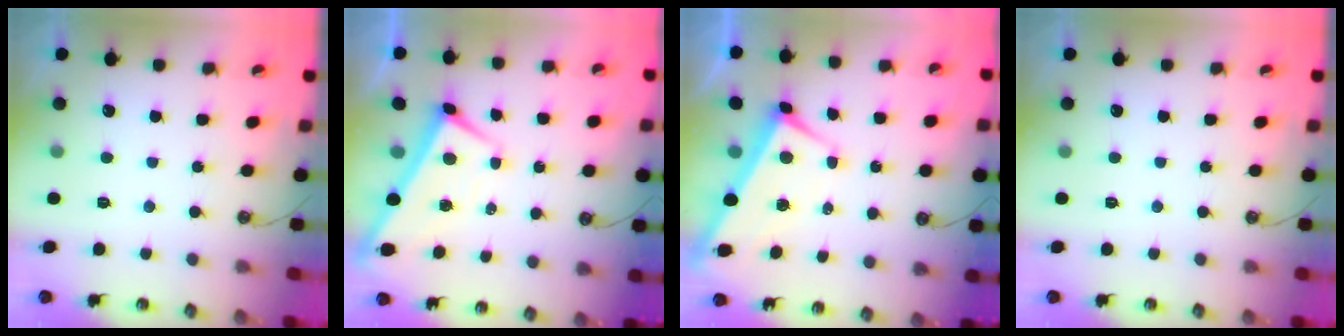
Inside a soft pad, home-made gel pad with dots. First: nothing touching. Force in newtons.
{"total": 1.9, "press": 1.9, "slide": 0.2}
{"total": 2.8, "press": 2.7, "slide": 0.9}
{"total": 0.0}